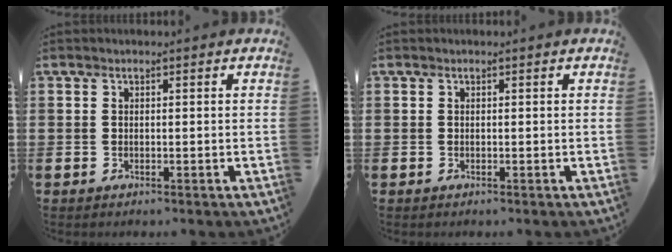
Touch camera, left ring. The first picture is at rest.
{"total": 0.0}